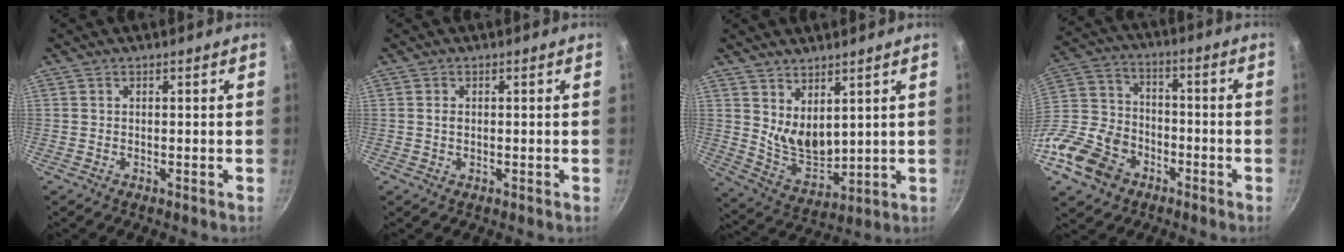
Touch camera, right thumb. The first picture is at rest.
{"total": 1.2, "force": [0.1, 0.8, 0.8], "torque": [-0.012, 0.000, 0.000]}
{"total": 8.5, "force": [4.2, 4.6, 5.7], "torque": [-0.084, -0.054, 0.094]}
{"total": 17.9, "force": [-8.9, 13.0, 8.6], "torque": [-0.177, 0.056, -0.171]}